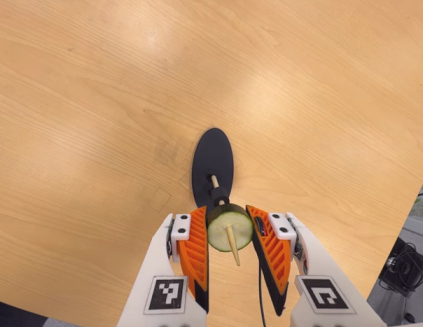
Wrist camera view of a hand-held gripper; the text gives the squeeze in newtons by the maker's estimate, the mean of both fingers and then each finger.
{"total": 10.1, "left": 8.6, "right": 11.7}